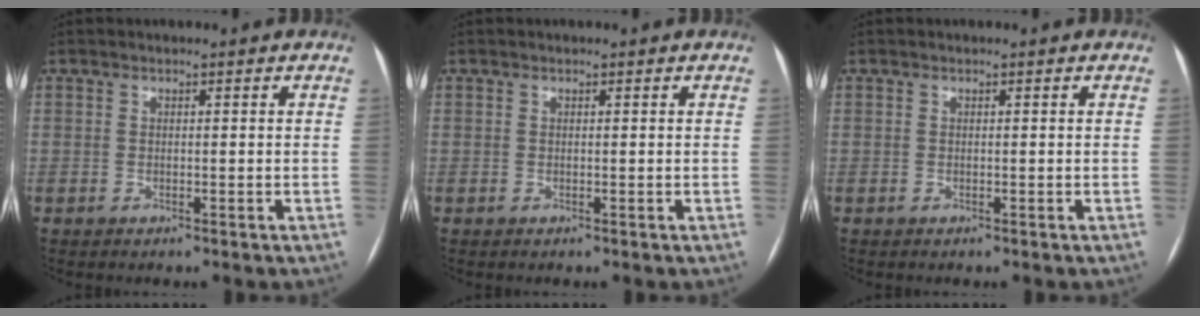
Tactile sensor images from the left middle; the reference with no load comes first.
{"total": 0.0}
{"total": 0.0}